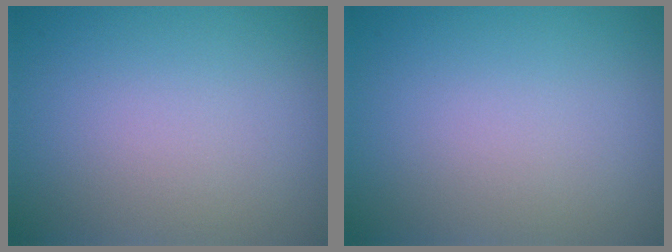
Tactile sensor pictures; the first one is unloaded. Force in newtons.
{"total": 0.0}